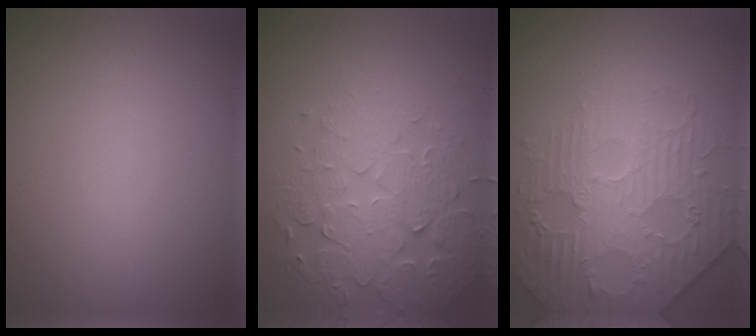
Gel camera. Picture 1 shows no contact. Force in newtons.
{"total": 5.2, "press": 4.4, "slide": 2.7}
{"total": 4.4, "press": 4.4, "slide": 0.6}